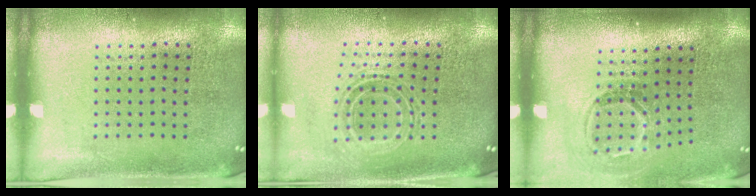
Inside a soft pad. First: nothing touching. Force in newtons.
{"total": 0.8, "press": 0.8, "slide": 0.3}
{"total": 1.7, "press": 1.2, "slide": 1.3}